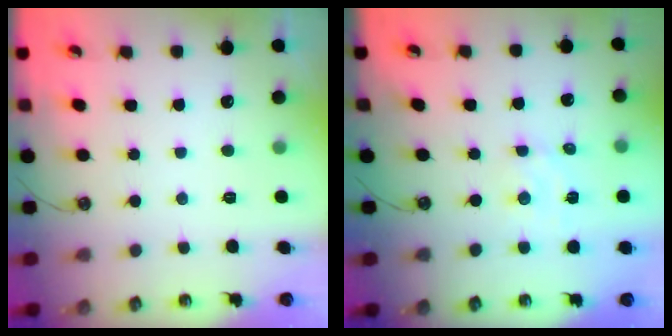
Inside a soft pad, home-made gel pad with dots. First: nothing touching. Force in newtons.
{"total": 2.6, "press": 2.6, "slide": 0.6}